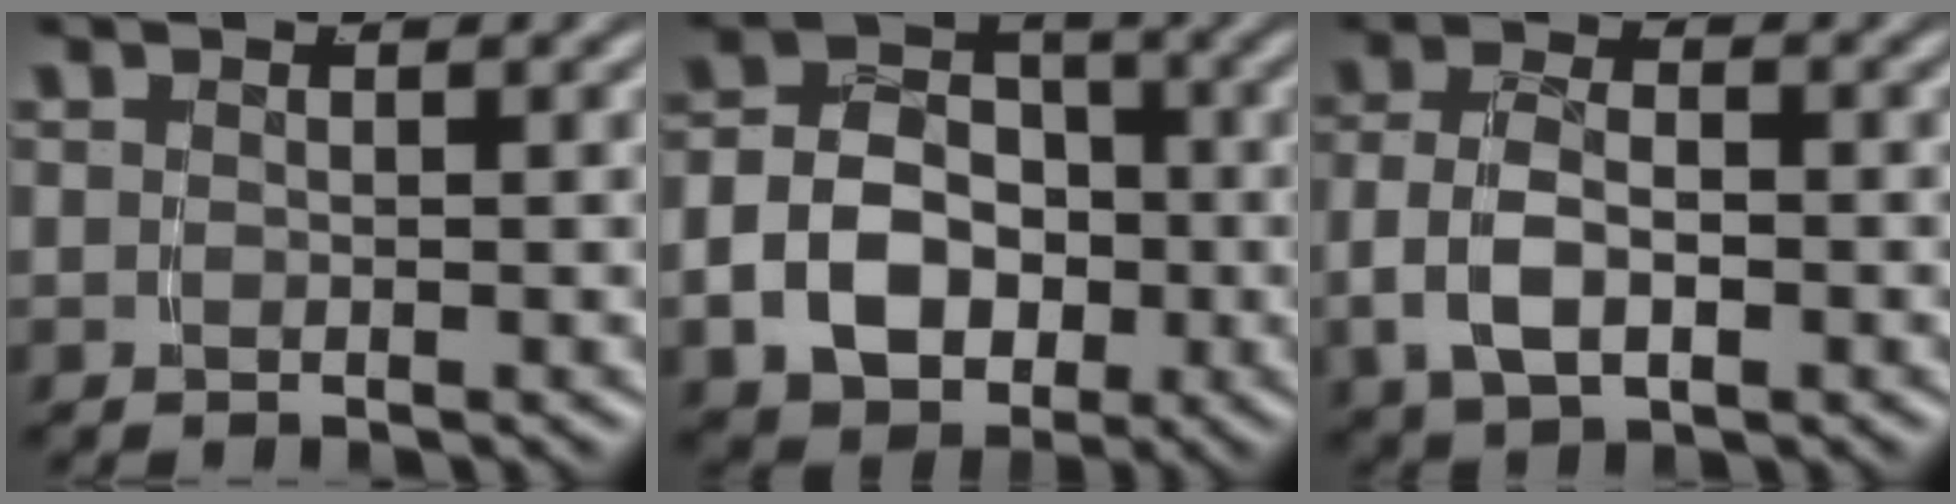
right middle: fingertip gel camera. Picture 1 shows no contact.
{"total": 11.1, "force": [-2.4, 9.3, 5.6], "torque": [-0.107, -0.026, -0.043]}
{"total": 4.9, "force": [-0.7, 3.2, 3.7], "torque": [-0.077, -0.005, -0.008]}